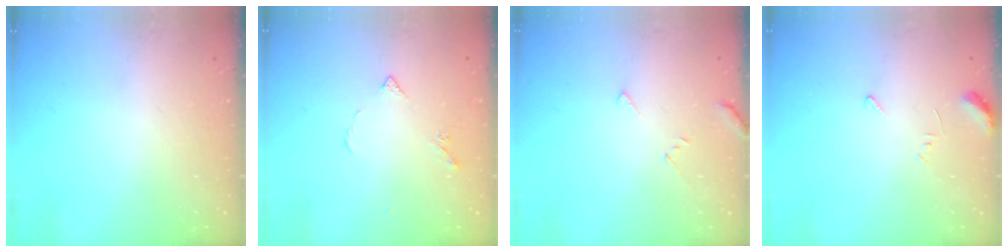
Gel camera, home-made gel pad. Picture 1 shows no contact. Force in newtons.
{"total": 4.3, "press": 4.3, "slide": 0.7}
{"total": 2.8, "press": 2.8, "slide": 0.2}
{"total": 5.5, "press": 5.5, "slide": 0.3}